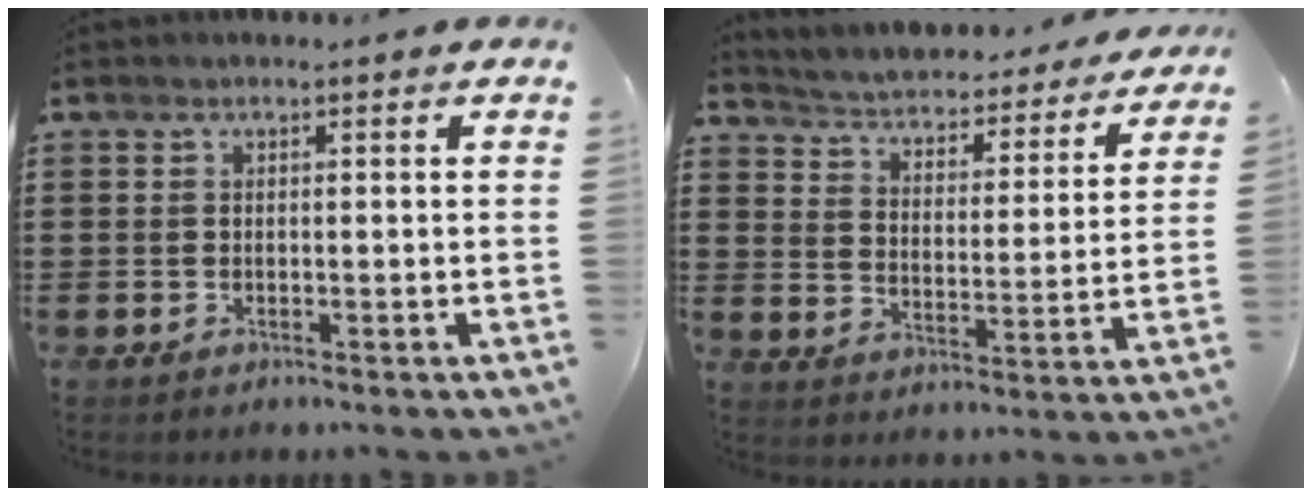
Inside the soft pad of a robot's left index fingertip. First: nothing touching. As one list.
[{"total": 2.7, "force": [2.7, 0.1, 0.2], "torque": [-0.025, -0.033, 0.034]}]